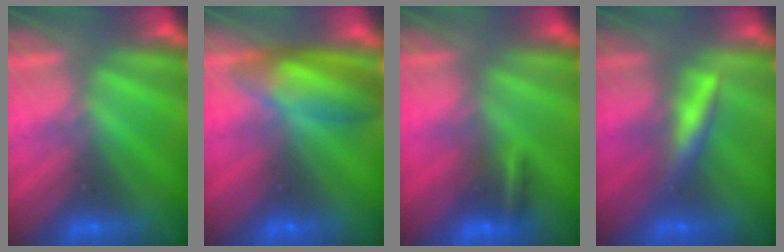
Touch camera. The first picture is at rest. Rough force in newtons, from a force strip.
{"total": 7.8}
{"total": 8.6}
{"total": 2.4}